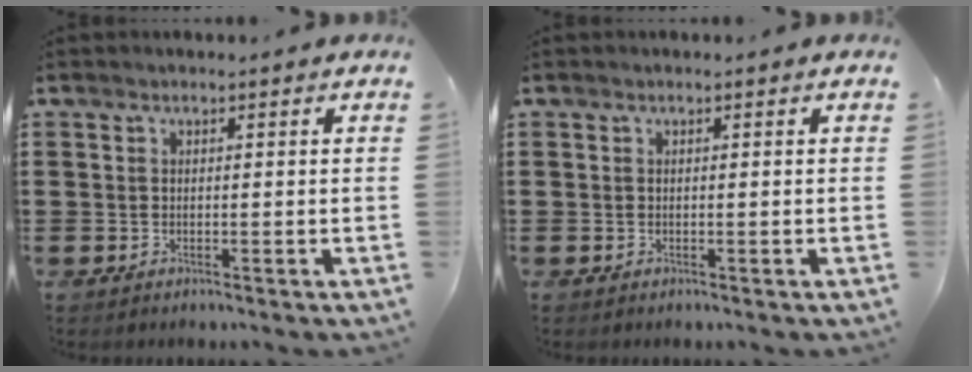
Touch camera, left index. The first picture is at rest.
{"total": 0.0}